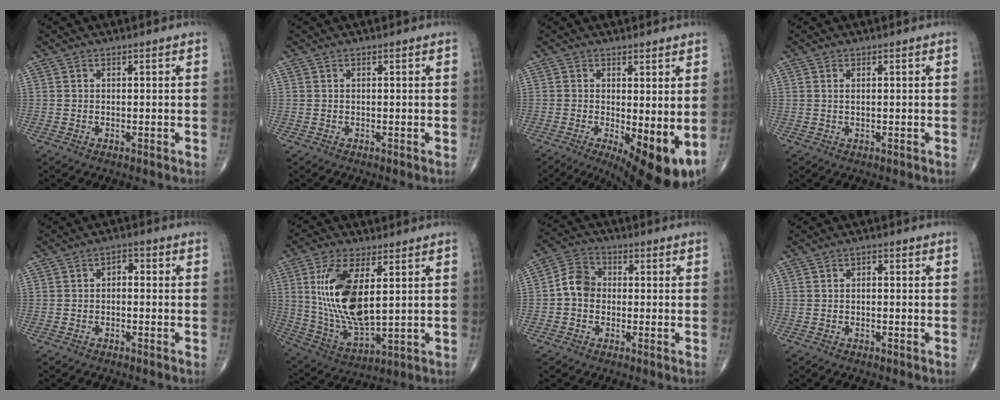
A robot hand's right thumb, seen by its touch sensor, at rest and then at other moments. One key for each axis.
{"total": 0.0}
{"total": 11.3, "fx": -1.9, "fy": 4.1, "fz": 10.4, "tx": -0.146, "ty": -0.022, "tz": -0.015}
{"total": 0.6, "fx": 0.2, "fy": 0.2, "fz": 0.6, "tx": -0.013, "ty": 0.000, "tz": 0.005}
{"total": 2.4, "fx": -0.1, "fy": 1.5, "fz": 1.8, "tx": -0.013, "ty": 0.013, "tz": -0.012}
{"total": 16.7, "fx": 3.6, "fy": 7.3, "fz": 14.6, "tx": -0.289, "ty": -0.023, "tz": 0.081}
{"total": 6.3, "fx": -0.6, "fy": 5.3, "fz": 3.4, "tx": -0.046, "ty": 0.023, "tz": -0.024}
{"total": 1.0, "fx": 0.0, "fy": 0.6, "fz": 0.8, "tx": -0.006, "ty": 0.006, "tz": -0.005}